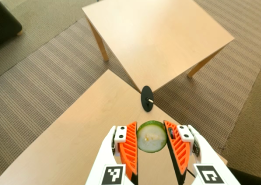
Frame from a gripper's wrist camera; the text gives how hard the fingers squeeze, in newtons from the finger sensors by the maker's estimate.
{"total": 11.5, "left": 12.2, "right": 10.7}